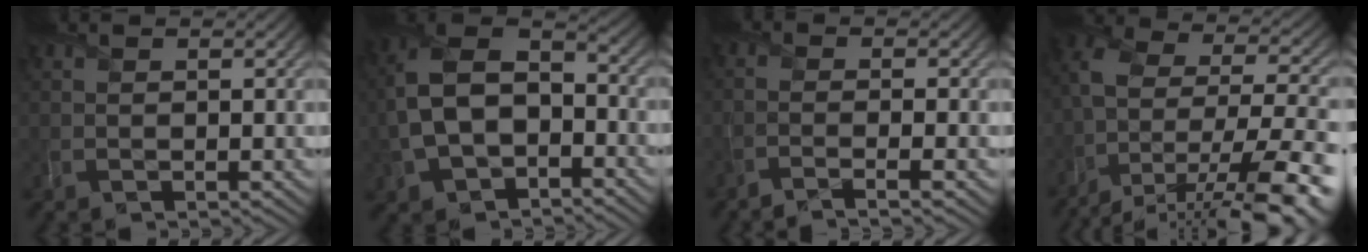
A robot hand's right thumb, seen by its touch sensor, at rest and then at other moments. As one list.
[{"total": 12.7, "force": [-2.6, 8.1, 9.4], "torque": [-0.221, -0.006, -0.049]}, {"total": 3.4, "force": [-2.2, 0.5, 2.5], "torque": [-0.036, 0.002, -0.058]}, {"total": 17.8, "force": [-11.1, 8.4, 11.1], "torque": [-0.218, -0.009, -0.143]}]